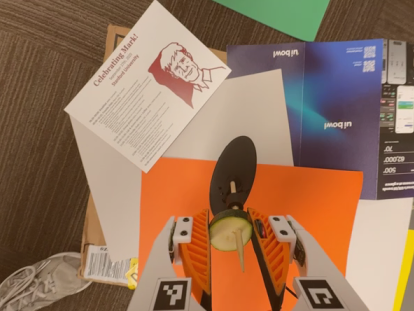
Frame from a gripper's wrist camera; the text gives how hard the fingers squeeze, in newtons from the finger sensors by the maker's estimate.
{"total": 11.6, "left": 11.9, "right": 11.3}